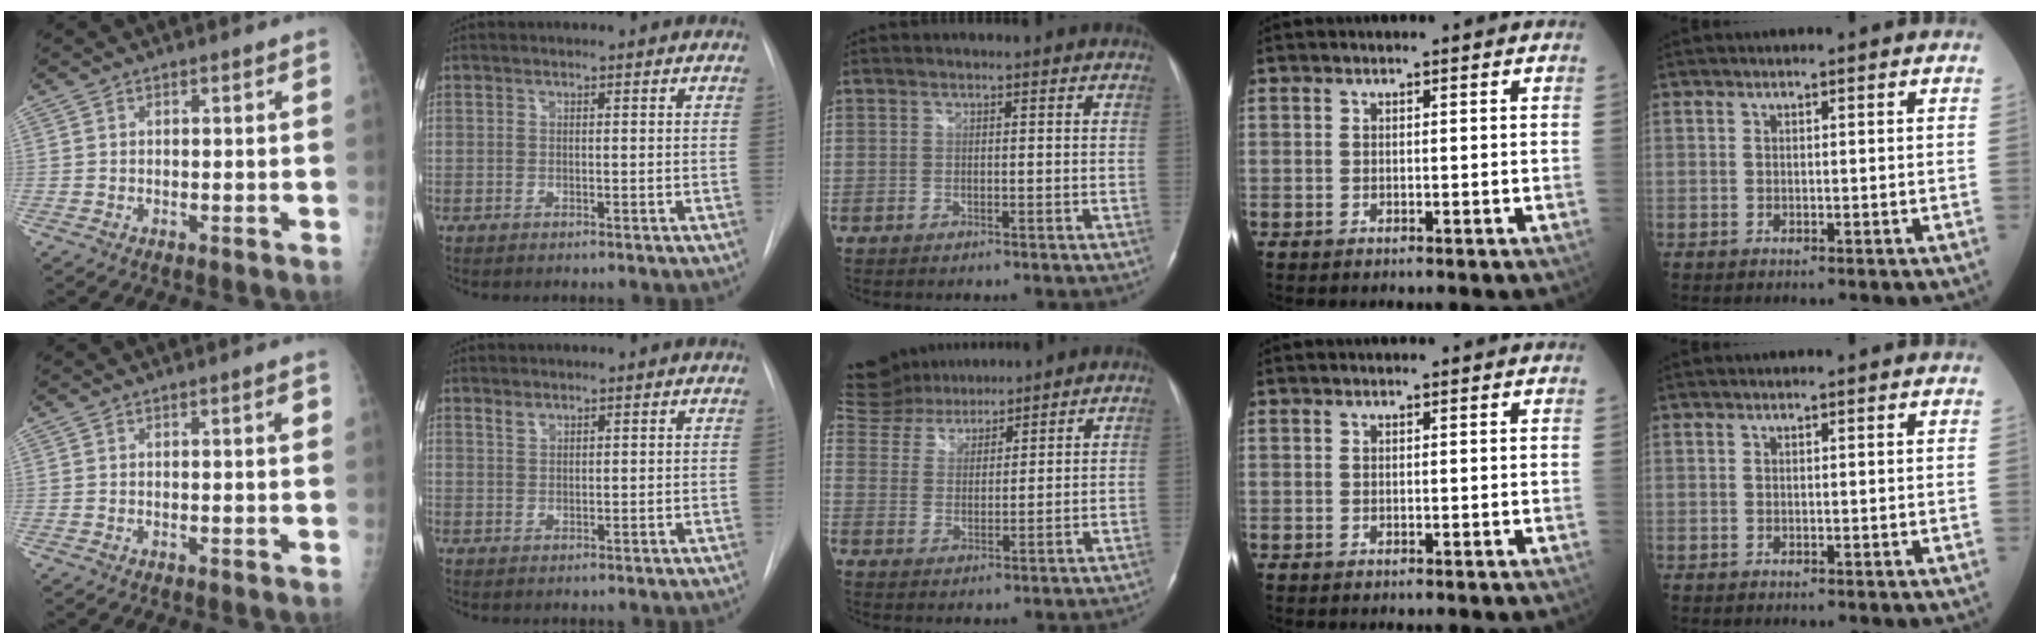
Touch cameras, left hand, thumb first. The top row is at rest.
{"thumb": {"total": 1.2, "force": [0.4, 0.2, 1.1], "torque": [-0.017, 0.001, 0.005]}, "index": {"total": 1.2, "force": [1.1, 0.5, 0.4], "torque": [-0.008, 0.002, 0.022]}, "middle": {"total": 12.7, "force": [11.5, 4.5, 2.7], "torque": [-0.078, 0.037, 0.214]}}